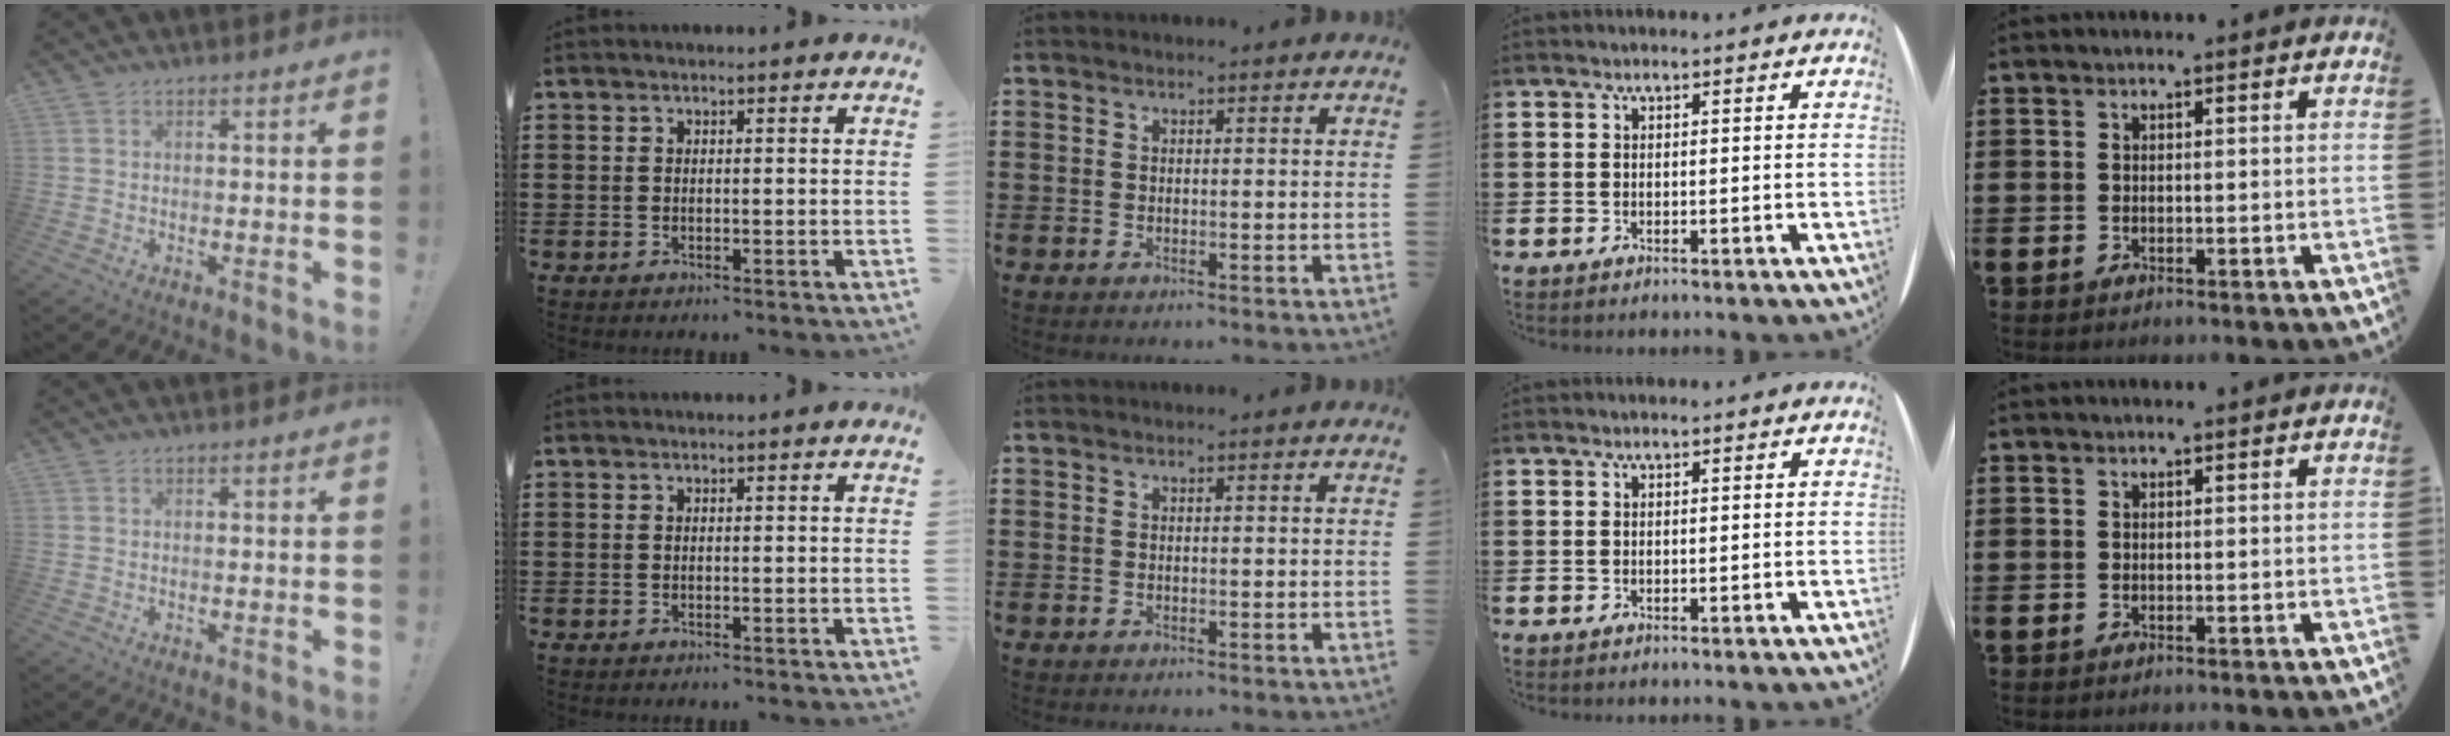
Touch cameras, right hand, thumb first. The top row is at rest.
{}